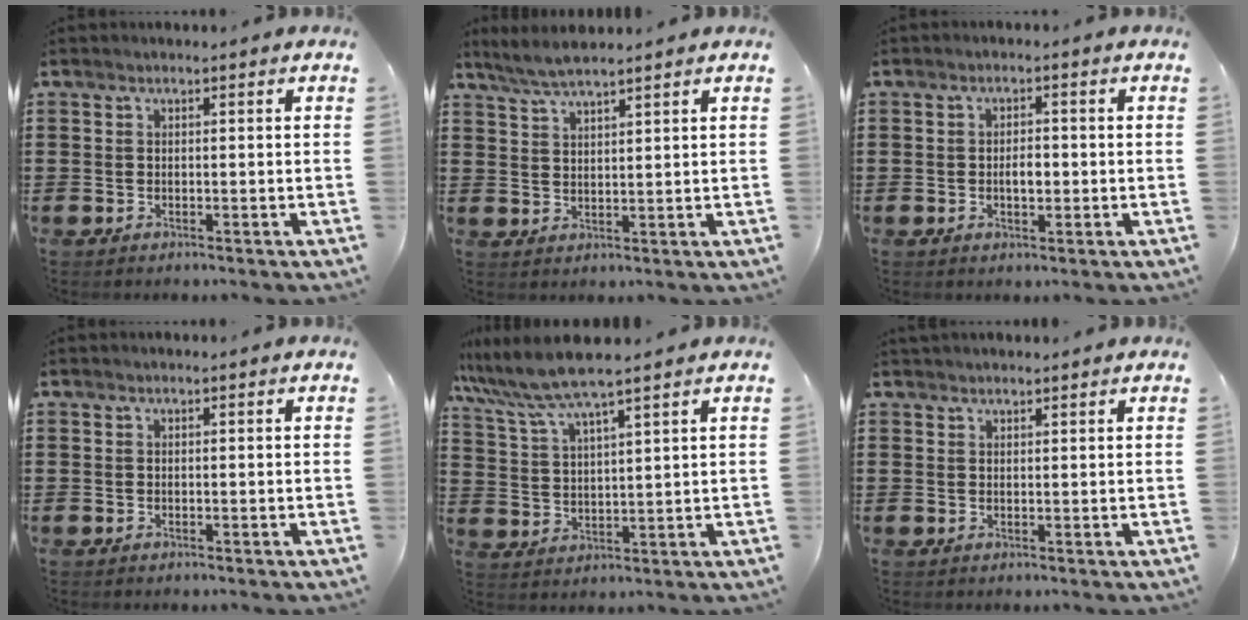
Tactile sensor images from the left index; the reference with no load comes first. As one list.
[{"total": 4.0, "force": [3.6, 0.2, 1.9], "torque": [-0.047, -0.004, 0.066]}, {"total": 2.6, "force": [-0.1, 1.2, 2.3], "torque": [-0.037, 0.000, -0.005]}, {"total": 0.0}, {"total": 7.0, "force": [6.0, -0.1, 3.6], "torque": [-0.090, -0.024, 0.106]}, {"total": 1.3, "force": [1.2, 0.2, 0.1], "torque": [-0.003, 0.000, 0.025]}]